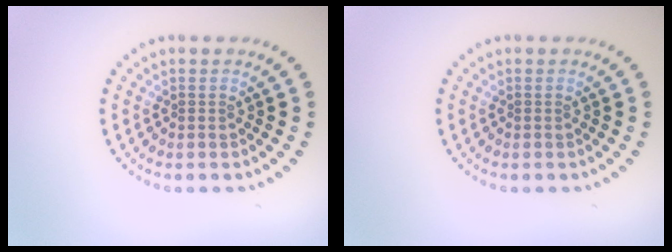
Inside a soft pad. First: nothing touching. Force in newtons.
{"total": 0.0}